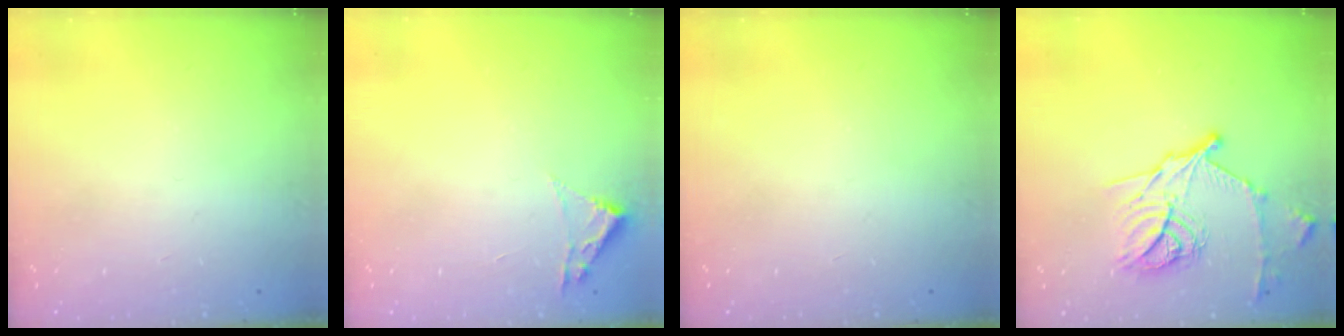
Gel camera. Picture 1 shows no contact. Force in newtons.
{"total": 1.8, "press": 1.8, "slide": 0.2}
{"total": 0.0}
{"total": 16.4, "press": 16.3, "slide": 1.0}